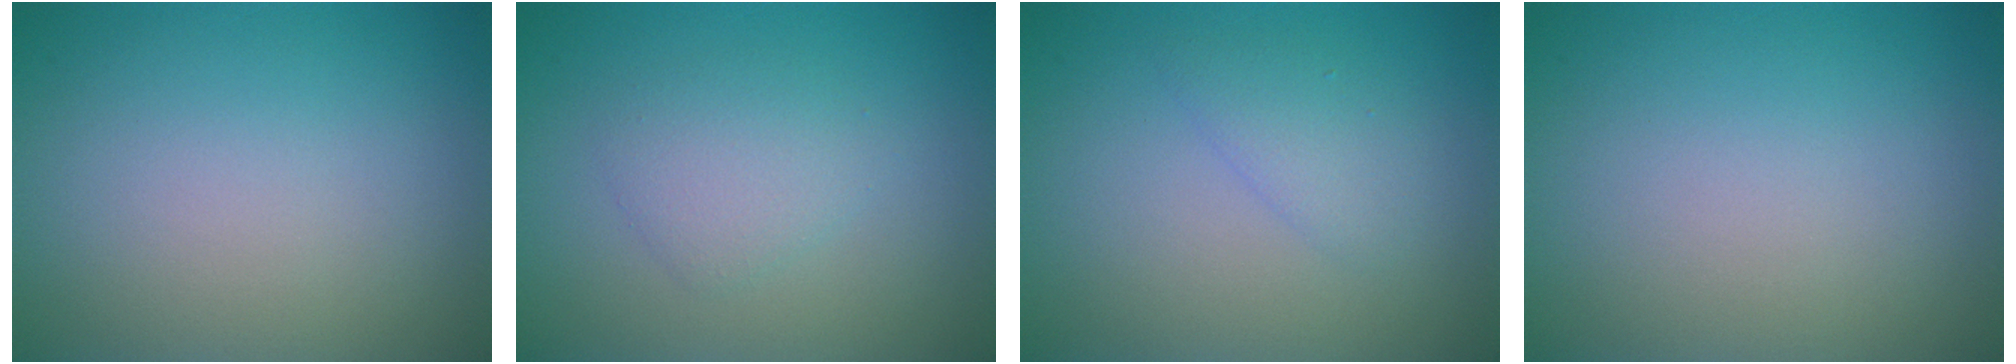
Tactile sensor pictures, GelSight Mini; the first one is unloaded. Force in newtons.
{"total": 2.2, "press": 2.2, "slide": 0.0}
{"total": 1.7, "press": 1.7, "slide": 0.2}
{"total": 0.0}